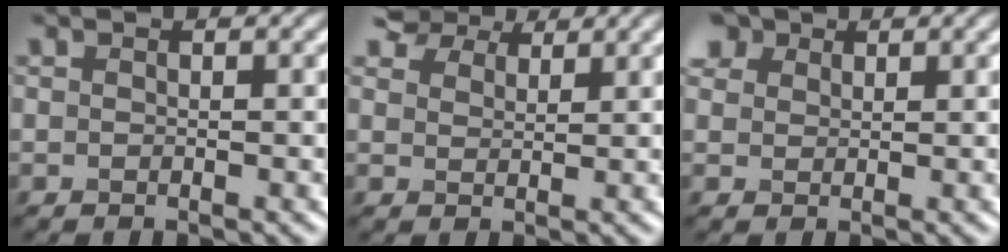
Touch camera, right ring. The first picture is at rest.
{"total": 6.5, "force": [5.4, 2.6, 2.3], "torque": [-0.066, 0.000, 0.100]}
{"total": 5.1, "force": [3.1, 3.3, 2.2], "torque": [-0.069, 0.012, 0.053]}